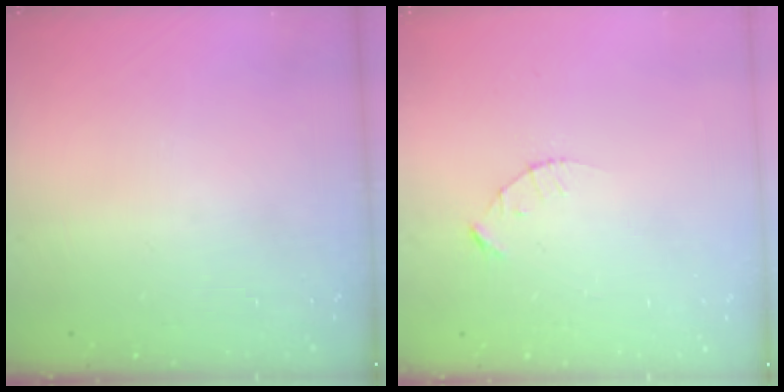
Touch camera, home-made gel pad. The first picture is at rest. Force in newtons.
{"total": 2.1, "press": 2.1, "slide": 0.3}